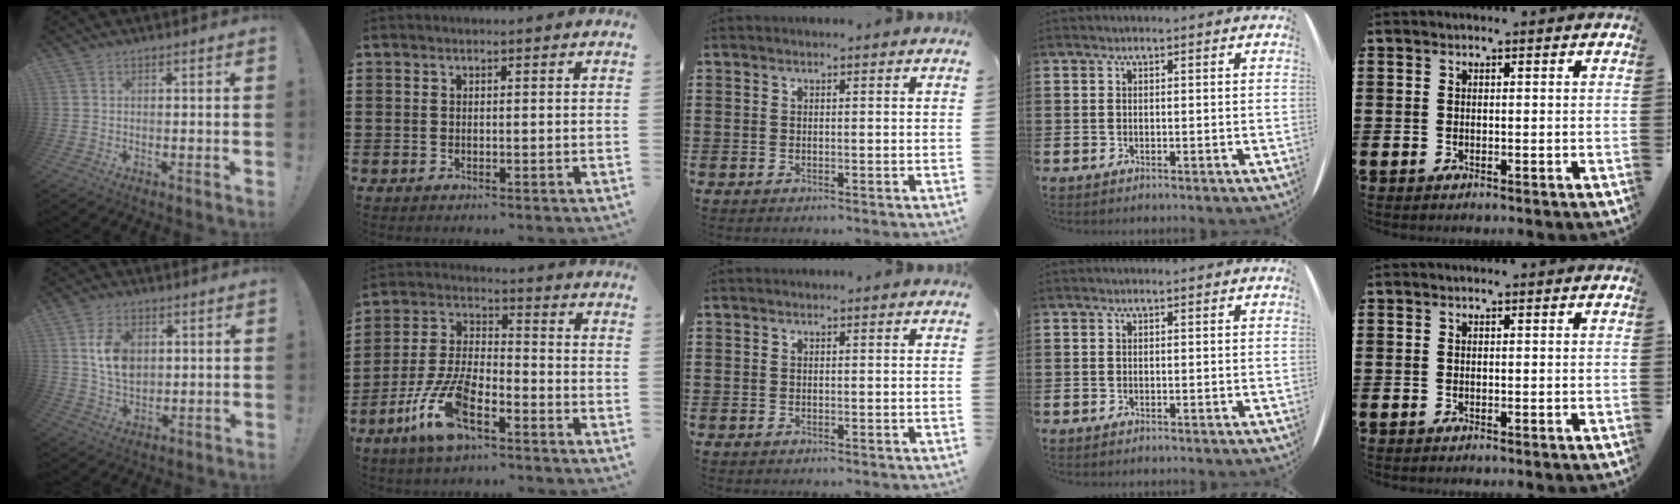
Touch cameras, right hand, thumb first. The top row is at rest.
{"thumb": {"total": 9.4, "force": [2.7, 6.7, 6.1], "torque": [-0.097, -0.002, 0.050]}, "index": {"total": 10.2, "force": [-5.9, 3.2, 7.6], "torque": [-0.191, -0.011, -0.118]}}